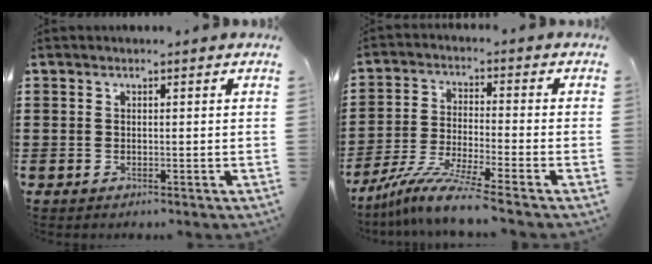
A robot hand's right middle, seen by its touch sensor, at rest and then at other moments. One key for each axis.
{"total": 7.8, "fx": -6.6, "fy": -0.3, "fz": 4.1, "tx": -0.086, "ty": -0.013, "tz": -0.128}